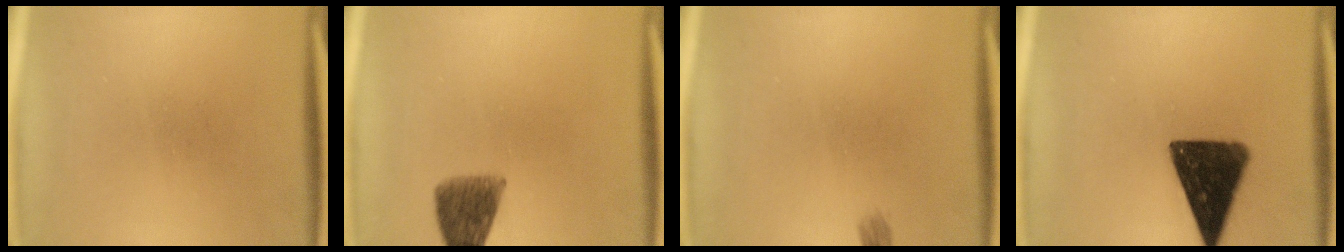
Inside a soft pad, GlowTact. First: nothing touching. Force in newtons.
{"total": 6.6}
{"total": 1.0}
{"total": 13.8}